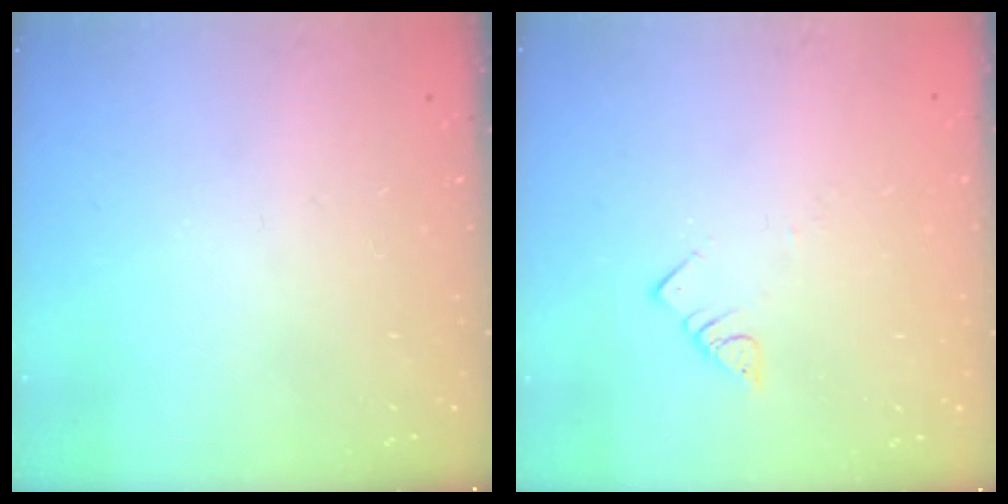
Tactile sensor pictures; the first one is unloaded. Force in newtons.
{"total": 3.0, "press": 3.0, "slide": 0.1}